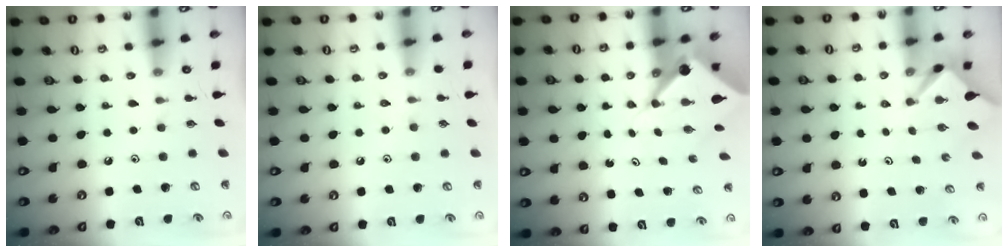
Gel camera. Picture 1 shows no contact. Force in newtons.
{"total": 4.6, "press": 4.6, "slide": 0.5}
{"total": 6.5, "press": 6.5, "slide": 0.5}
{"total": 2.9, "press": 2.9, "slide": 0.4}